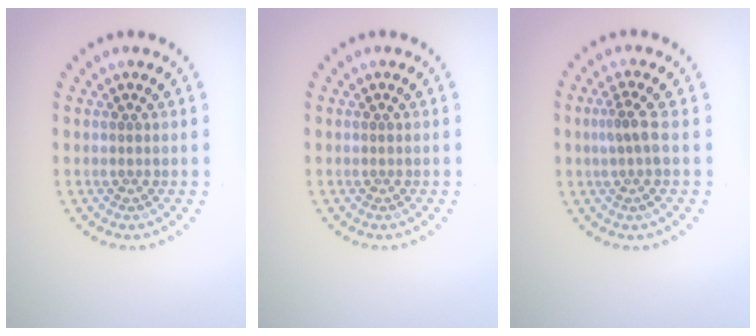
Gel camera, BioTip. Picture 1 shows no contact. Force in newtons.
{"total": 0.0}
{"total": 1.9, "press": 1.4, "slide": 1.2}